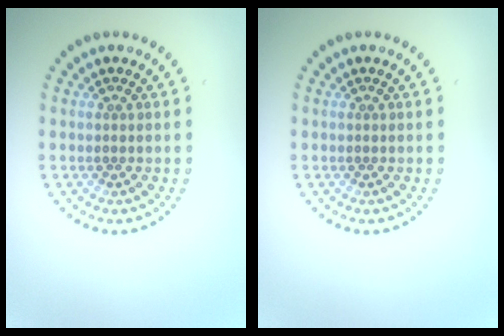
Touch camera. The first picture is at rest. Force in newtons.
{"total": 0.0}